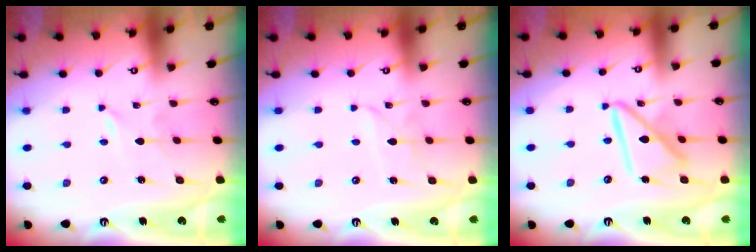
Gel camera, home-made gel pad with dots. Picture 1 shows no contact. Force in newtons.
{"total": 2.4, "press": 2.4, "slide": 0.3}
{"total": 15.1, "press": 15.0, "slide": 1.5}